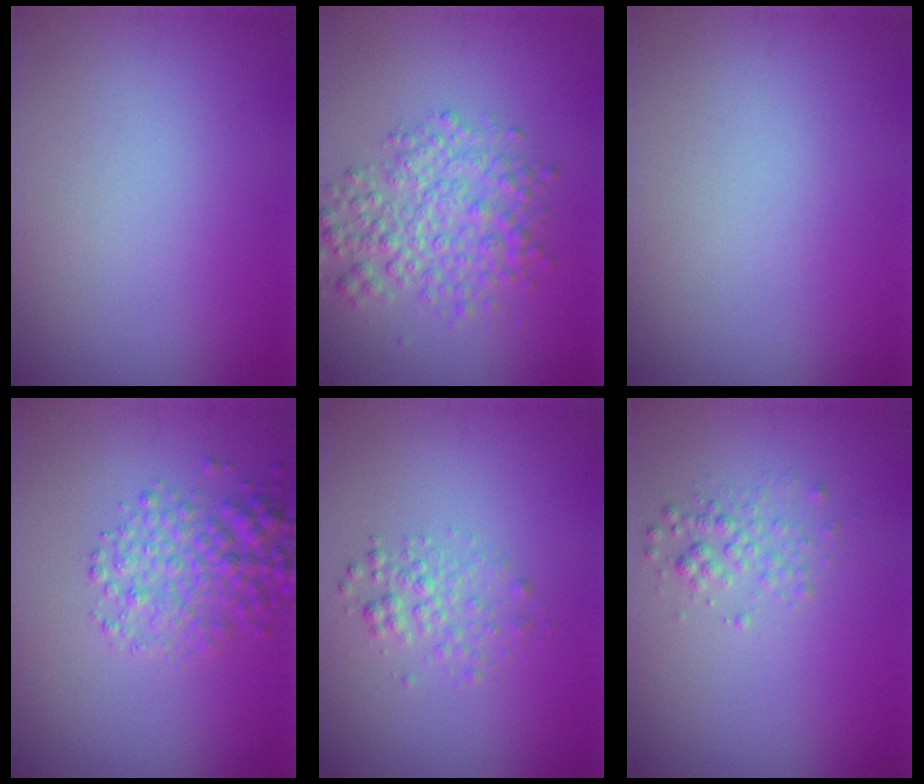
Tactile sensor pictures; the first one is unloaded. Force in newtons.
{"total": 4.7, "press": 4.7, "slide": 0.1}
{"total": 0.0}
{"total": 4.0, "press": 4.0, "slide": 0.1}
{"total": 1.9, "press": 1.9, "slide": 0.1}
{"total": 1.5, "press": 1.5, "slide": 0.1}